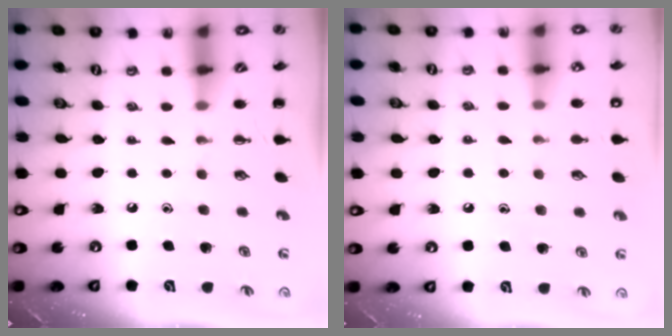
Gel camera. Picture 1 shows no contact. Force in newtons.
{"total": 7.3, "press": 7.1, "slide": 1.8}